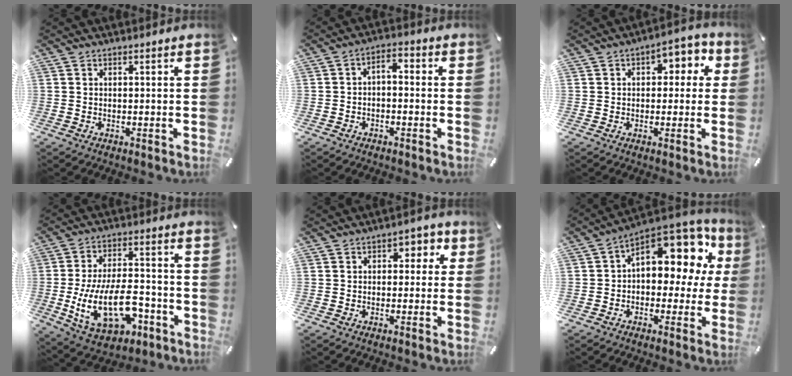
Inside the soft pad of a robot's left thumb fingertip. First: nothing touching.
{"total": 3.4, "force": [-2.4, 1.5, 1.9], "torque": [-0.031, 0.020, -0.047]}
{"total": 5.8, "force": [1.3, 3.8, 4.1], "torque": [-0.036, -0.005, 0.010]}
{"total": 19.9, "force": [-6.0, 11.3, 15.3], "torque": [-0.281, 0.017, -0.092]}
{"total": 3.6, "force": [0.4, 2.6, 2.5], "torque": [-0.020, 0.000, -0.005]}
{"total": 15.3, "force": [7.1, 8.9, 10.2], "torque": [-0.130, -0.058, 0.119]}